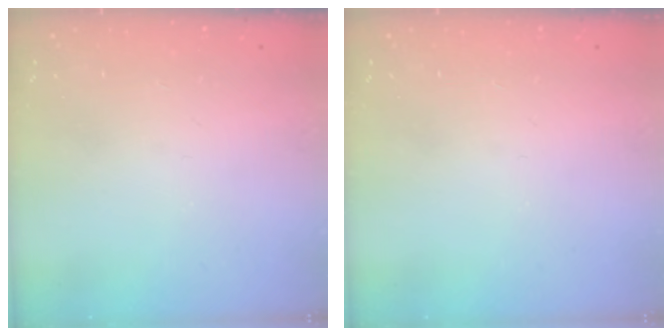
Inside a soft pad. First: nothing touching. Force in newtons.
{"total": 0.0}